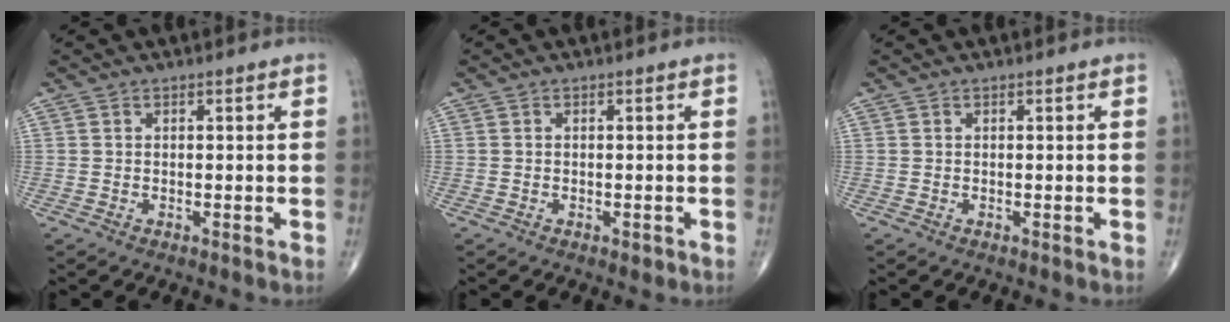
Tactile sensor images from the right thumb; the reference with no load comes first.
{"total": 0.9, "force": [-0.4, 0.5, 0.7], "torque": [-0.009, -0.002, -0.005]}
{"total": 0.0}